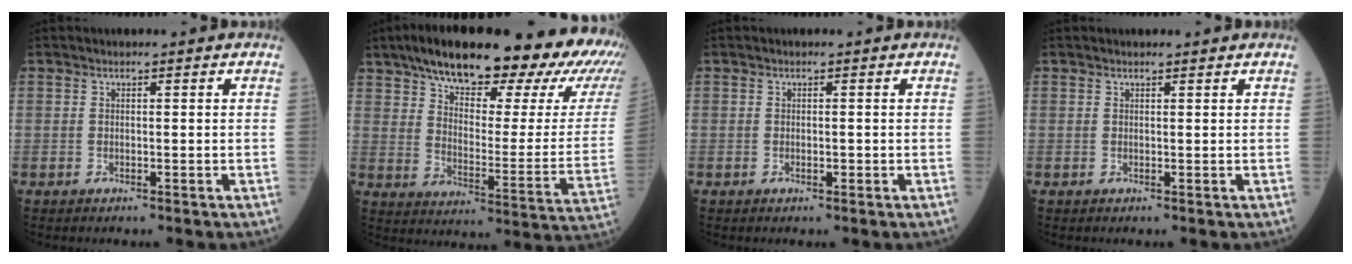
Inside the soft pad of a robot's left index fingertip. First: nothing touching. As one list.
[{"total": 32.3, "force": [24.4, 6.8, 20.0], "torque": [-0.258, -0.015, 0.314]}, {"total": 0.6, "force": [-0.2, 0.3, 0.6], "torque": [-0.010, 0.000, -0.002]}, {"total": 1.0, "force": [0.9, 0.1, 0.1], "torque": [-0.011, 0.005, 0.015]}]